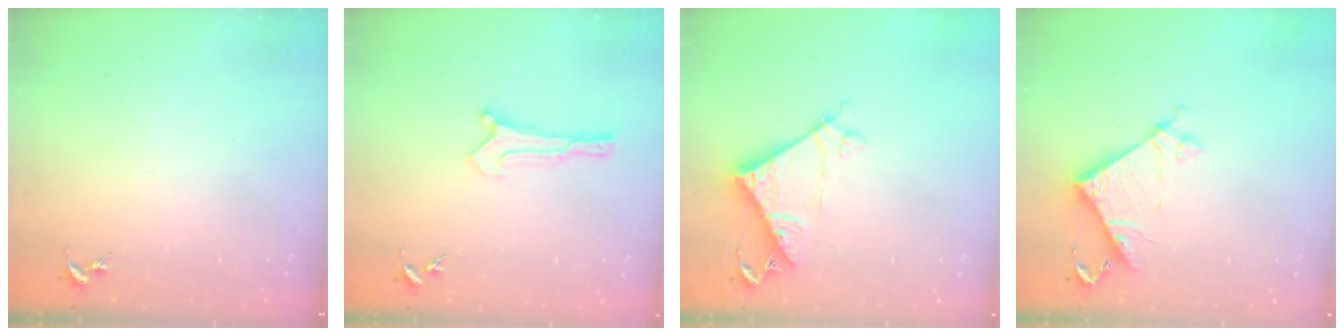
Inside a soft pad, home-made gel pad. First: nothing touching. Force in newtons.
{"total": 0.0}
{"total": 7.6, "press": 7.6, "slide": 0.6}
{"total": 7.2, "press": 7.2, "slide": 0.4}